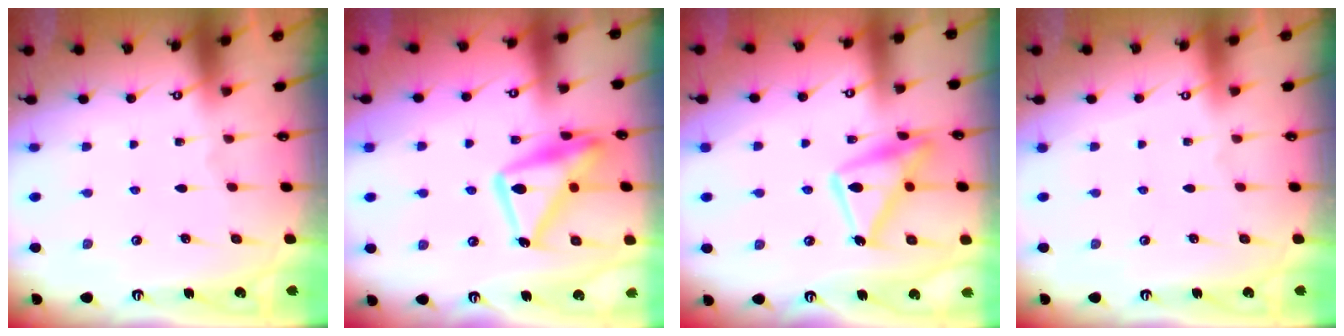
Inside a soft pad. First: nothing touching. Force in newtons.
{"total": 16.8, "press": 16.8, "slide": 1.2}
{"total": 15.8, "press": 15.7, "slide": 1.3}
{"total": 4.0, "press": 4.0, "slide": 0.1}